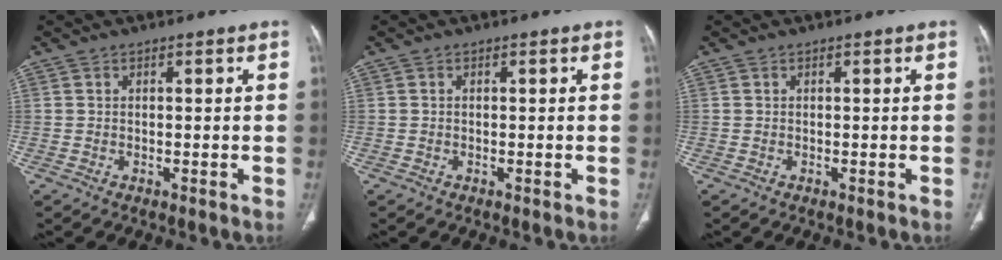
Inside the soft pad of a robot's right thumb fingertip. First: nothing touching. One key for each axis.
{"total": 0.0}
{"total": 0.0}